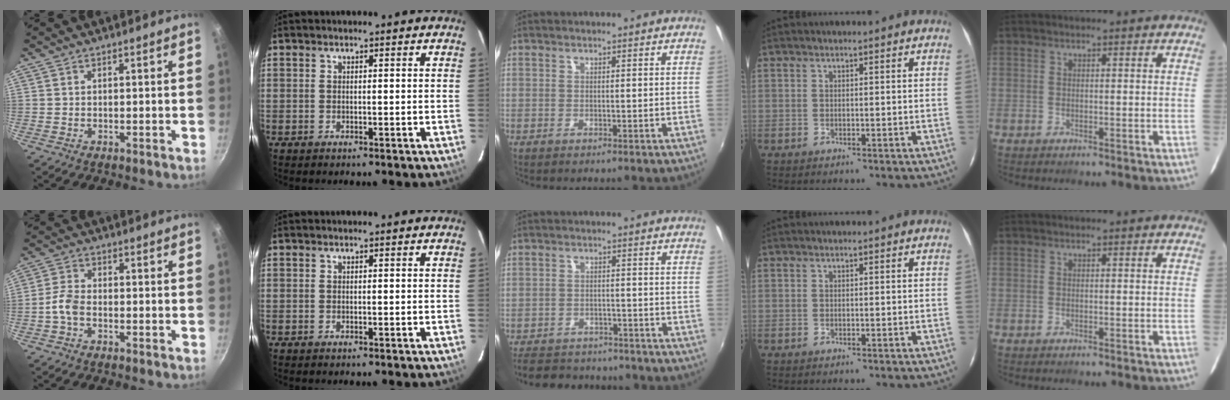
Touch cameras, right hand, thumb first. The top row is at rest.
{"thumb": {"total": 4.0, "force": [-1.6, 2.3, 2.8], "torque": [-0.066, 0.018, -0.042]}, "middle": {"total": 11.4, "force": [-9.9, 4.6, 3.4], "torque": [-0.091, 0.011, -0.141]}}